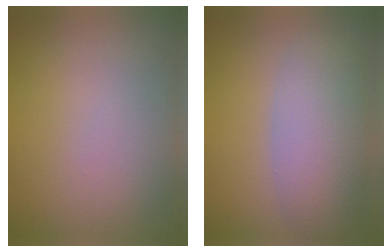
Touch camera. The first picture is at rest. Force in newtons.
{"total": 5.3, "press": 5.3, "slide": 0.2}